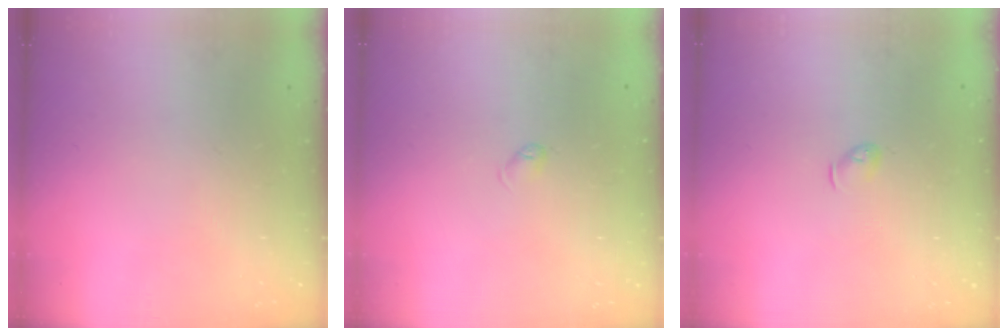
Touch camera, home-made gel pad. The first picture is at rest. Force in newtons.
{"total": 3.0, "press": 2.9, "slide": 0.6}
{"total": 3.9, "press": 3.8, "slide": 0.8}